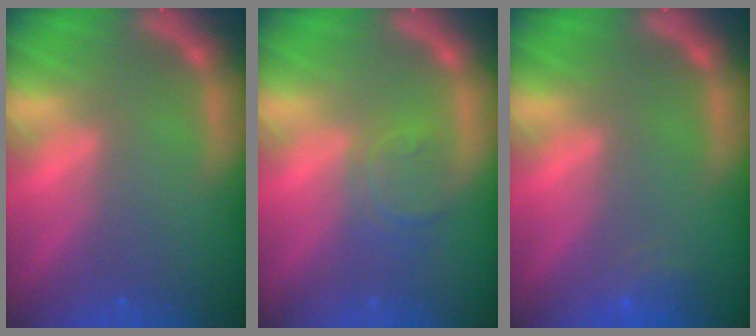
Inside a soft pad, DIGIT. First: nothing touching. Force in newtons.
{"total": 3.0}
{"total": 1.9}